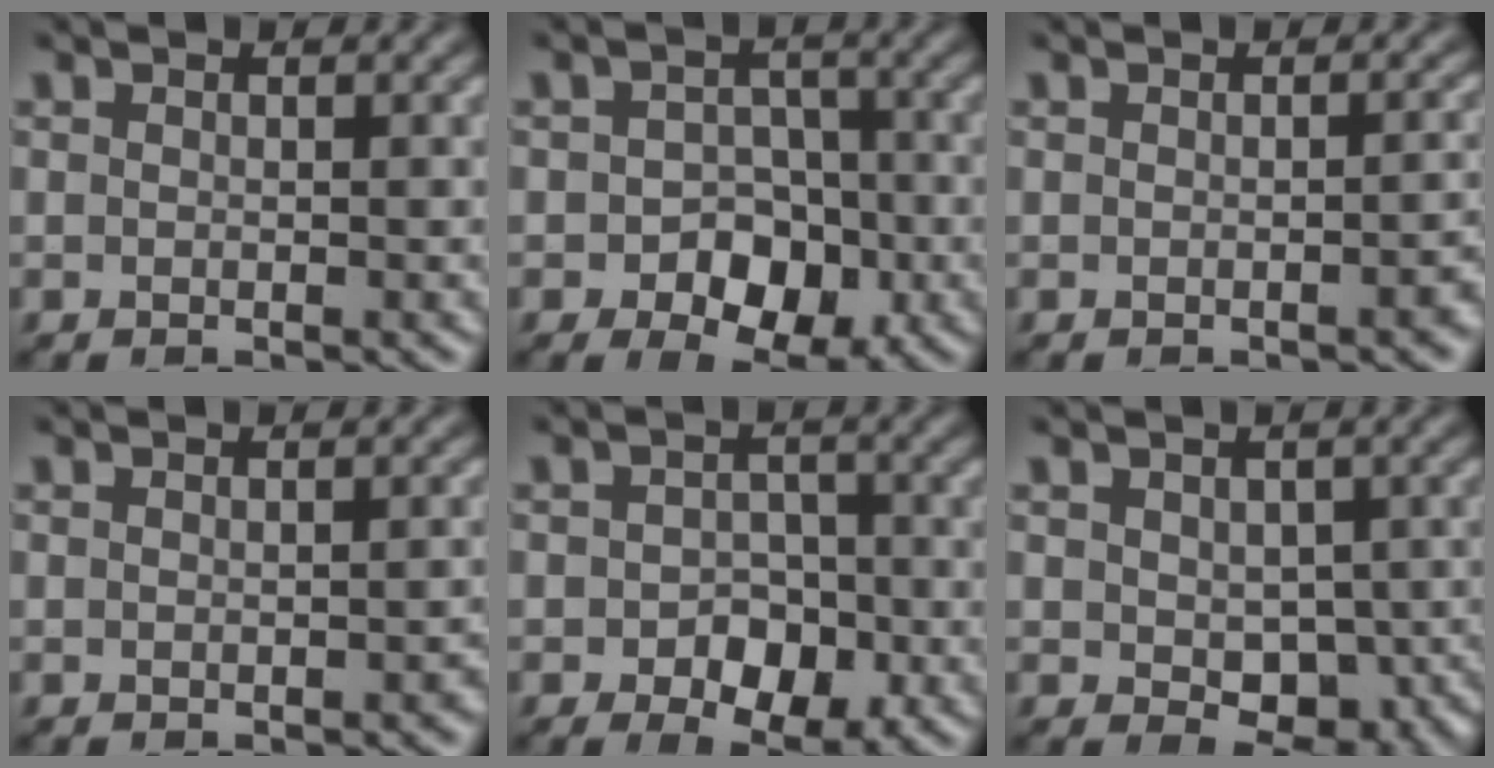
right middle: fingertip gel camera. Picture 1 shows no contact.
{"total": 6.3, "force": [-2.1, 4.3, 4.0], "torque": [-0.056, -0.004, -0.037]}
{"total": 1.9, "force": [-0.5, 0.5, 1.8], "torque": [-0.014, 0.004, -0.005]}
{"total": 1.0, "force": [-0.4, 0.2, 0.9], "torque": [-0.010, 0.001, -0.003]}
{"total": 4.9, "force": [-1.7, 3.3, 3.3], "torque": [-0.046, -0.006, -0.030]}
{"total": 6.0, "force": [-0.6, 4.1, 4.4], "torque": [-0.061, -0.014, 0.000]}